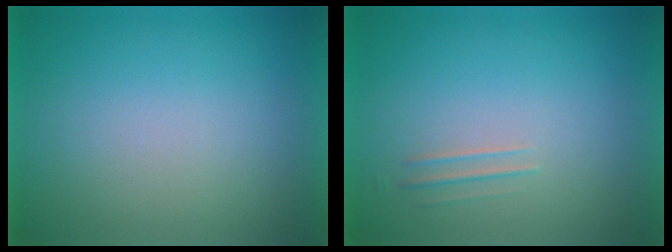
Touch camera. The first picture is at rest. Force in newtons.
{"total": 1.5}